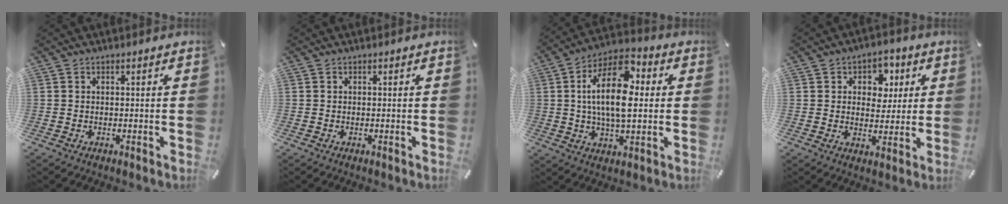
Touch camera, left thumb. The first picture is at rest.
{"total": 0.0}
{"total": 16.6, "force": [2.6, 8.5, 14.0], "torque": [-0.270, -0.002, 0.039]}
{"total": 7.2, "force": [2.0, 6.1, 3.3], "torque": [-0.034, -0.003, 0.029]}